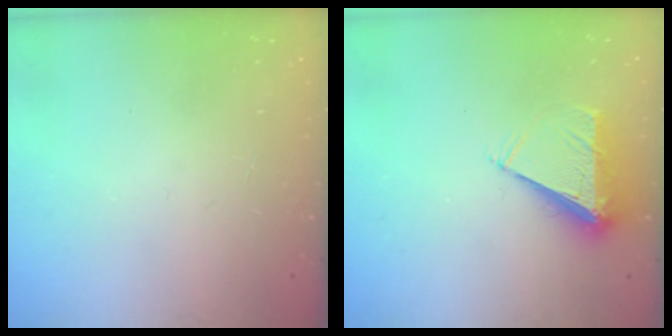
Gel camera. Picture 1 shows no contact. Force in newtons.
{"total": 8.4, "press": 8.4, "slide": 1.1}